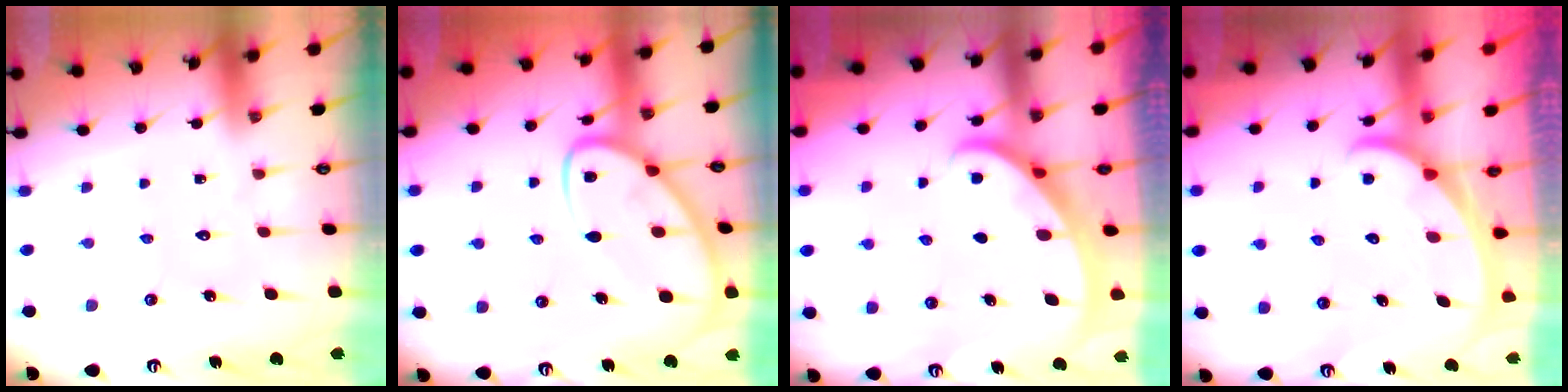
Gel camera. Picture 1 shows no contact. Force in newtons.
{"total": 13.4, "press": 13.4, "slide": 1.2}
{"total": 2.3, "press": 2.3, "slide": 0.2}
{"total": 2.2, "press": 2.2, "slide": 0.1}